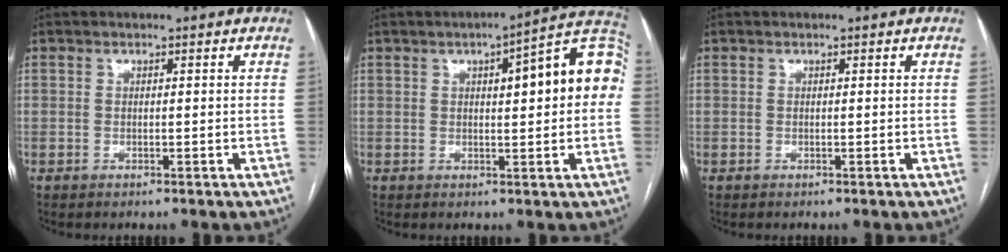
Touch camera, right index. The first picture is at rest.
{"total": 13.1, "force": [2.2, 2.8, 12.6], "torque": [-0.158, 0.040, 0.022]}
{"total": 0.0}